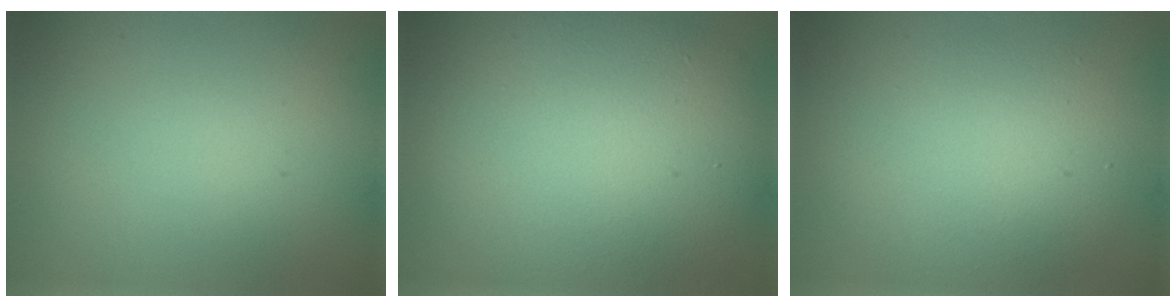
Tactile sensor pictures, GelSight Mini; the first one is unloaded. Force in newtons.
{"total": 11.7, "press": 11.7, "slide": 0.6}
{"total": 5.5, "press": 5.5, "slide": 0.2}